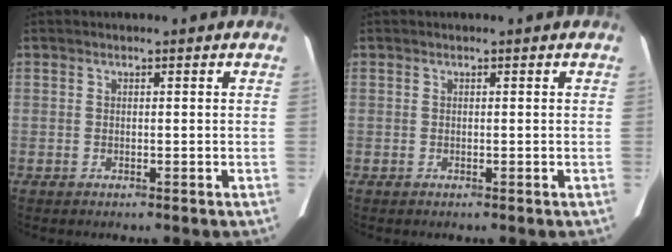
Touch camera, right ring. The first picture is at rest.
{"total": 0.0}